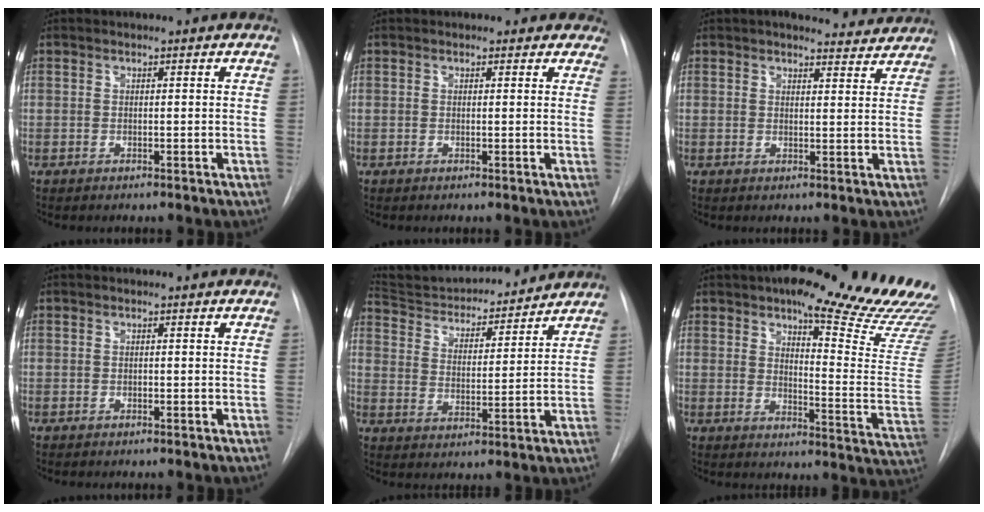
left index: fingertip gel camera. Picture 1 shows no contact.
{"total": 3.8, "force": [3.2, 1.9, 0.2], "torque": [0.020, -0.004, 0.014]}
{"total": 8.0, "force": [7.5, 2.1, 1.7], "torque": [-0.006, -0.004, 0.075]}
{"total": 0.0}
{"total": 16.5, "force": [15.8, 3.2, 3.9], "torque": [-0.059, 0.002, 0.244]}
{"total": 24.0, "force": [19.1, 3.2, 14.2], "torque": [-0.181, -0.058, 0.226]}